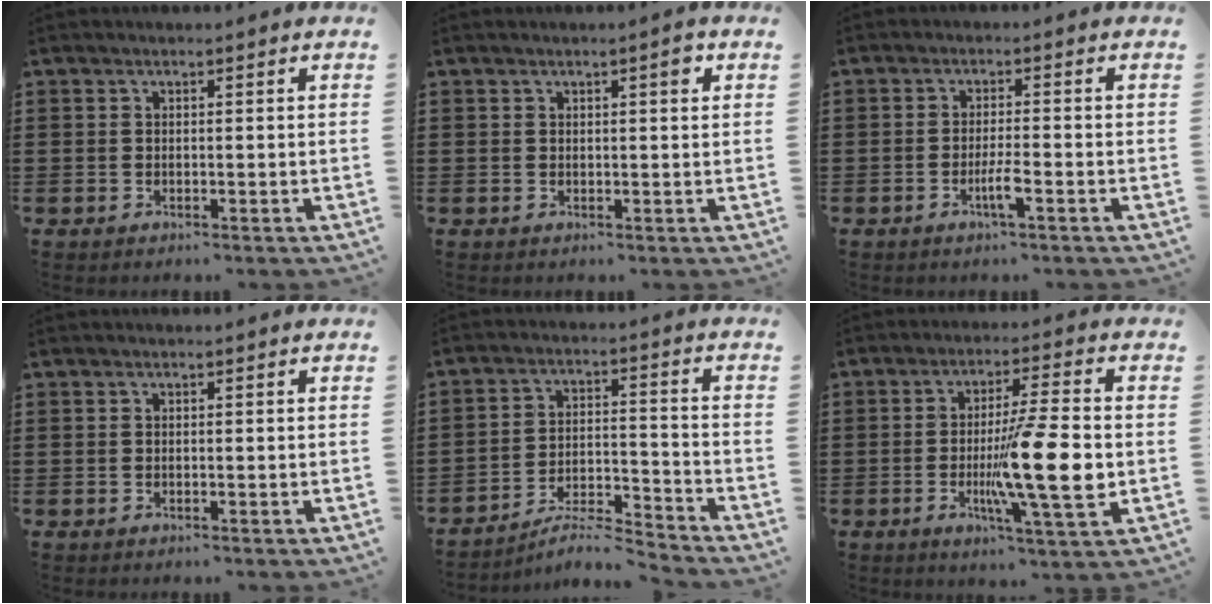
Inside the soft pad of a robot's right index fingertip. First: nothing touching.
{"total": 1.7, "force": [0.8, 0.4, 1.4], "torque": [-0.020, 0.002, 0.010]}
{"total": 3.3, "force": [-1.6, 0.1, 2.9], "torque": [-0.050, -0.002, -0.029]}
{"total": 0.0}
{"total": 5.7, "force": [-5.3, 0.5, 2.0], "torque": [-0.043, -0.004, -0.107]}
{"total": 13.5, "force": [-2.2, 1.7, 13.2], "torque": [-0.224, -0.019, -0.043]}